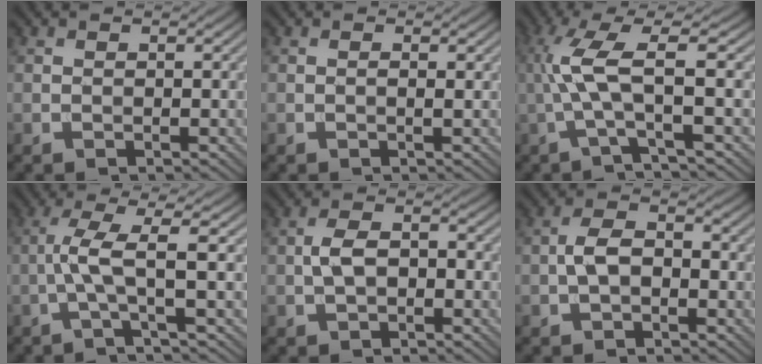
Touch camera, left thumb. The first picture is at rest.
{"total": 0.7, "force": [0.0, 0.0, 0.7], "torque": [-0.012, 0.000, -0.002]}
{"total": 7.2, "force": [-0.4, 0.9, 7.1], "torque": [-0.150, 0.019, -0.017]}
{"total": 5.1, "force": [-0.5, 0.4, 5.1], "torque": [-0.096, 0.010, -0.024]}
{"total": 3.5, "force": [-0.7, 1.9, 2.9], "torque": [-0.061, 0.008, -0.017]}
{"total": 3.5, "force": [-0.8, 2.0, 2.7], "torque": [-0.056, 0.010, -0.020]}